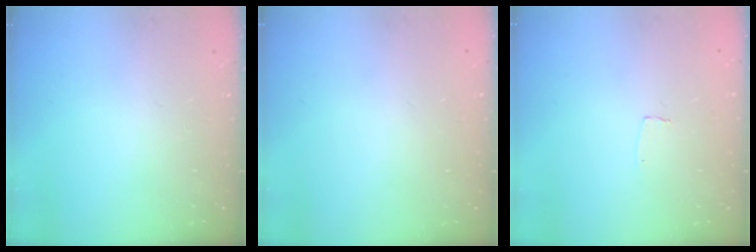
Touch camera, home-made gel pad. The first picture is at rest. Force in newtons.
{"total": 0.0}
{"total": 3.0, "press": 3.0, "slide": 0.2}